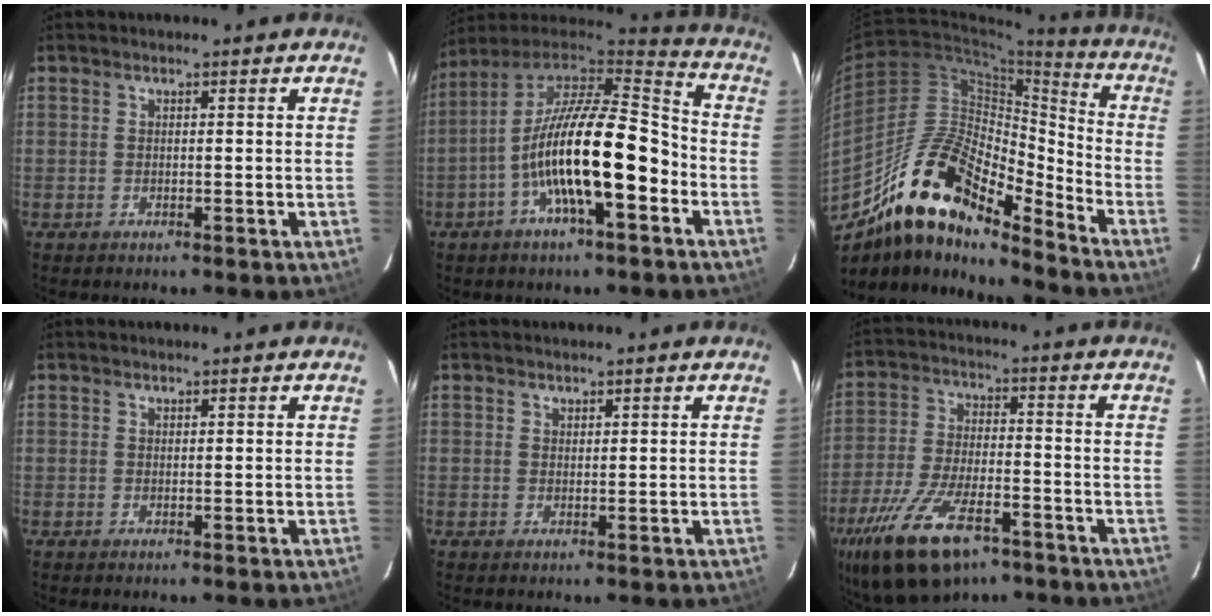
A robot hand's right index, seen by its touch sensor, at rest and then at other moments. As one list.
[{"total": 19.9, "force": [-6.7, 5.7, 17.9], "torque": [-0.318, -0.011, -0.128]}, {"total": 19.7, "force": [-14.9, 6.4, 11.1], "torque": [-0.191, 0.004, -0.281]}, {"total": 0.0}, {"total": 0.9, "force": [0.7, 0.5, 0.1], "torque": [-0.001, 0.002, 0.012]}, {"total": 19.2, "force": [-12.0, 8.4, 12.4], "torque": [-0.266, -0.035, -0.209]}]